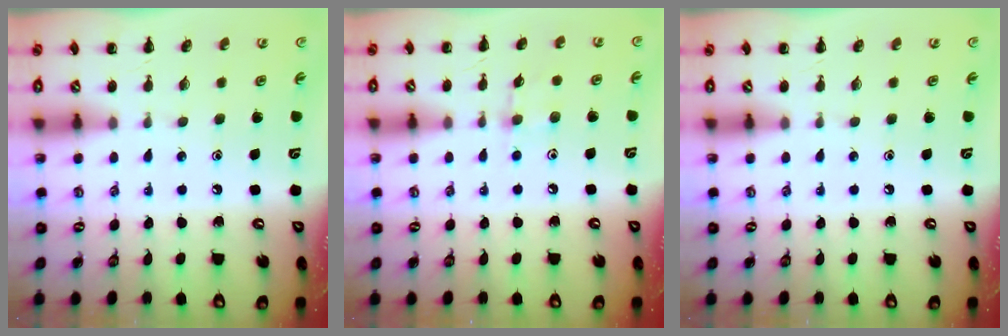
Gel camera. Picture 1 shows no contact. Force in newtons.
{"total": 4.0, "press": 3.7, "slide": 1.4}
{"total": 0.0}